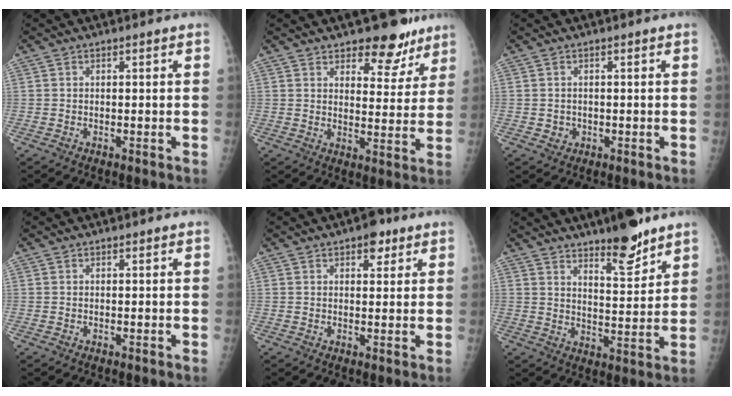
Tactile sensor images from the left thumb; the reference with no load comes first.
{"total": 9.1, "force": [6.6, 4.4, 4.4], "torque": [-0.016, -0.038, 0.092]}
{"total": 1.5, "force": [-0.2, 1.5, 0.3], "torque": [-0.001, 0.003, 0.002]}
{"total": 0.0}
{"total": 4.0, "force": [2.4, 2.2, 2.4], "torque": [-0.013, -0.007, 0.028]}
{"total": 9.8, "force": [7.3, 2.5, 6.0], "torque": [-0.072, -0.057, 0.118]}